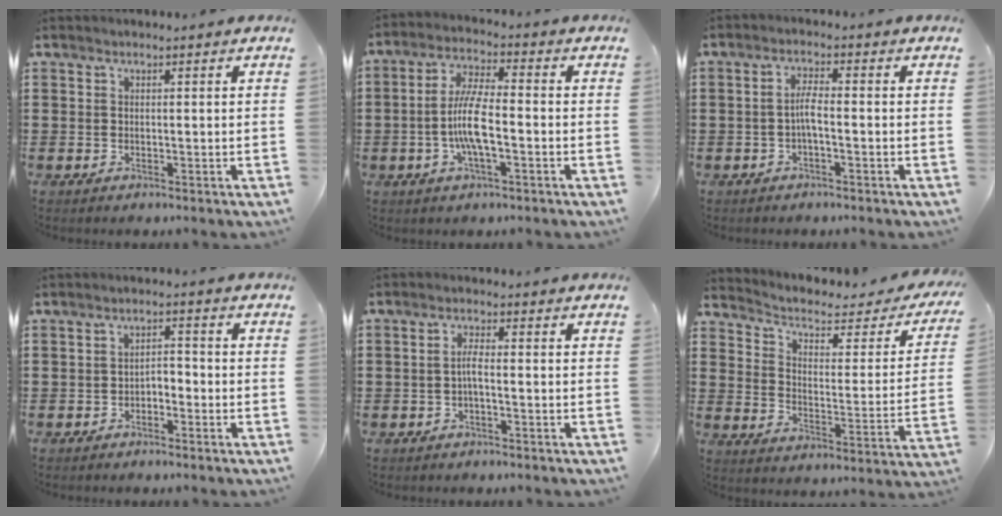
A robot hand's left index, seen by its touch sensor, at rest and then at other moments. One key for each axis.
{"total": 7.9, "fx": -1.7, "fy": 2.5, "fz": 7.4, "tx": -0.168, "ty": -0.005, "tz": -0.041}
{"total": 3.0, "fx": -0.7, "fy": 0.6, "fz": 2.9, "tx": -0.062, "ty": 0.001, "tz": -0.017}
{"total": 2.1, "fx": -1.8, "fy": 0.8, "fz": 0.8, "tx": -0.021, "ty": 0.003, "tz": -0.041}
{"total": 2.4, "fx": -0.7, "fy": 0.9, "fz": 2.2, "tx": -0.049, "ty": 0.002, "tz": -0.017}
{"total": 3.2, "fx": 2.1, "fy": 1.3, "fz": 2.1, "tx": -0.055, "ty": -0.017, "tz": 0.026}